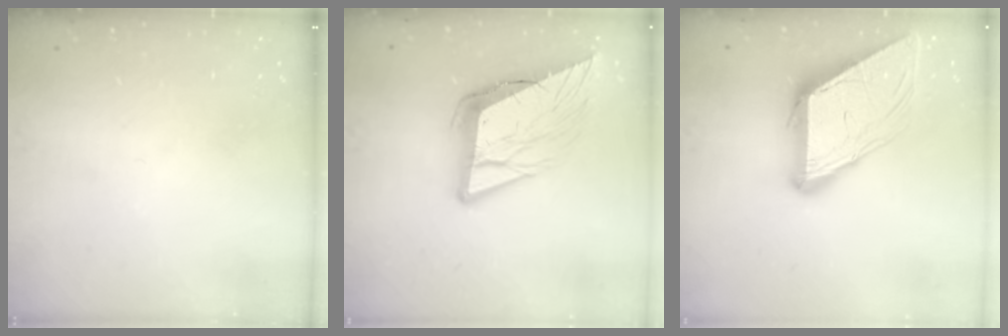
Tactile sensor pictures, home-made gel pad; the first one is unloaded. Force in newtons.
{"total": 15.3, "press": 15.1, "slide": 2.7}
{"total": 11.8, "press": 11.7, "slide": 1.2}